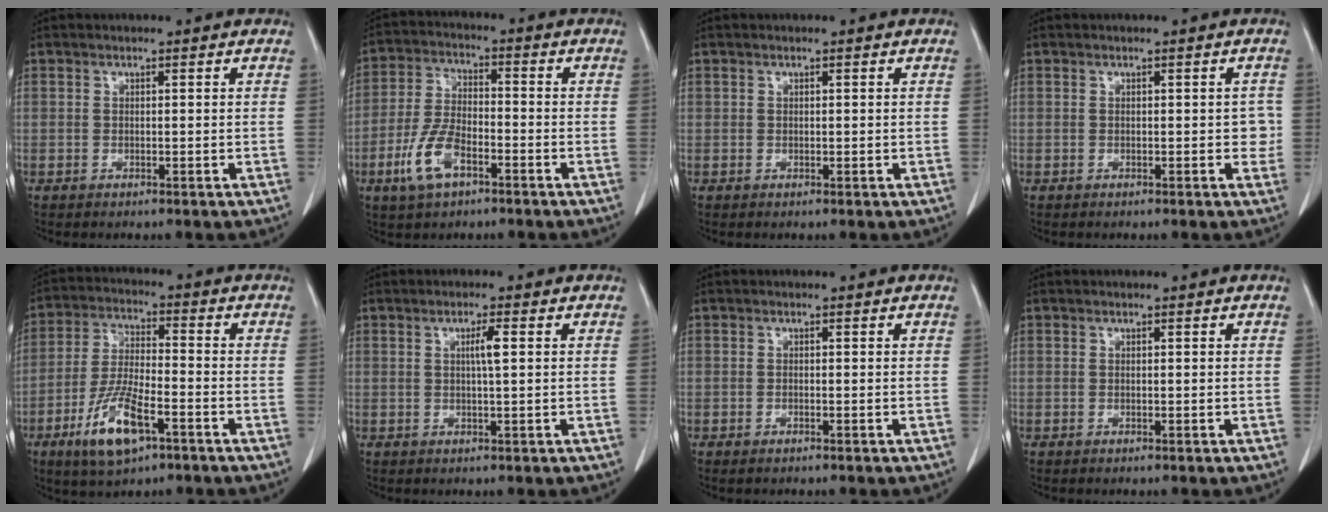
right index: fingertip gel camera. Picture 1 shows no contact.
{"total": 8.7, "force": [-4.2, 3.7, 6.6], "torque": [-0.151, 0.001, -0.079]}
{"total": 0.5, "force": [0.2, 0.4, 0.2], "torque": [0.002, 0.000, 0.002]}
{"total": 1.9, "force": [-0.1, 1.2, 1.4], "torque": [-0.009, 0.013, -0.002]}
{"total": 10.9, "force": [-5.5, 3.1, 8.9], "torque": [-0.183, -0.012, -0.095]}
{"total": 2.4, "force": [0.5, -0.1, 2.4], "torque": [-0.043, 0.001, 0.008]}
{"total": 0.5, "force": [-0.4, 0.2, 0.3], "torque": [-0.011, -0.001, -0.003]}
{"total": 0.0}